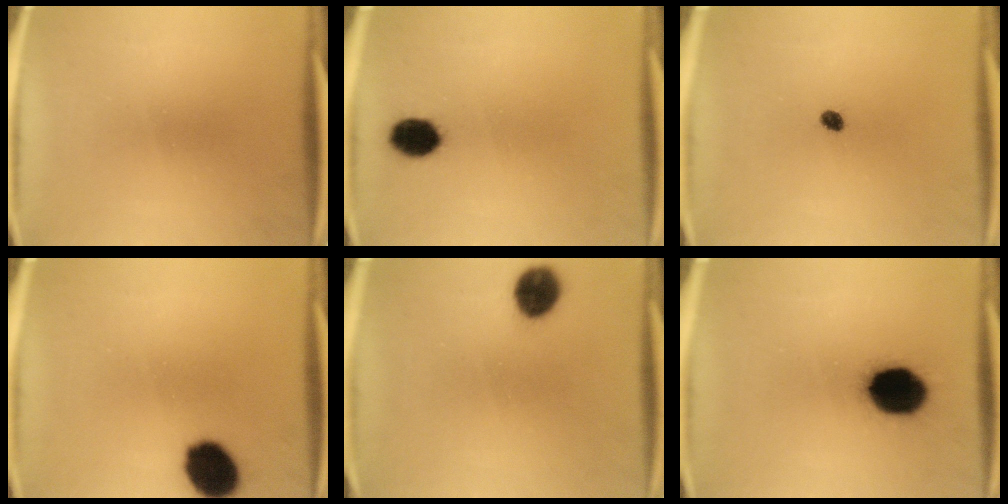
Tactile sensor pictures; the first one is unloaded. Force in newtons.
{"total": 6.3}
{"total": 1.7}
{"total": 11.5}
{"total": 8.3}
{"total": 15.3}